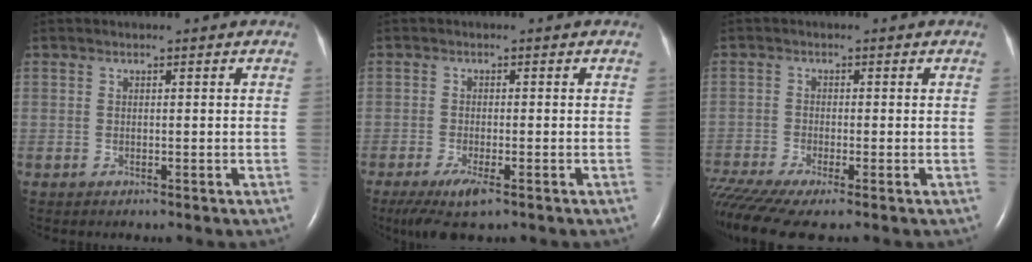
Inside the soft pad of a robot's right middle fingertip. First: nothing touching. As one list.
[{"total": 4.8, "force": [-3.0, 0.9, 3.7], "torque": [-0.076, -0.016, -0.051]}, {"total": 8.1, "force": [-6.3, 0.4, 5.1], "torque": [-0.103, -0.014, -0.114]}]